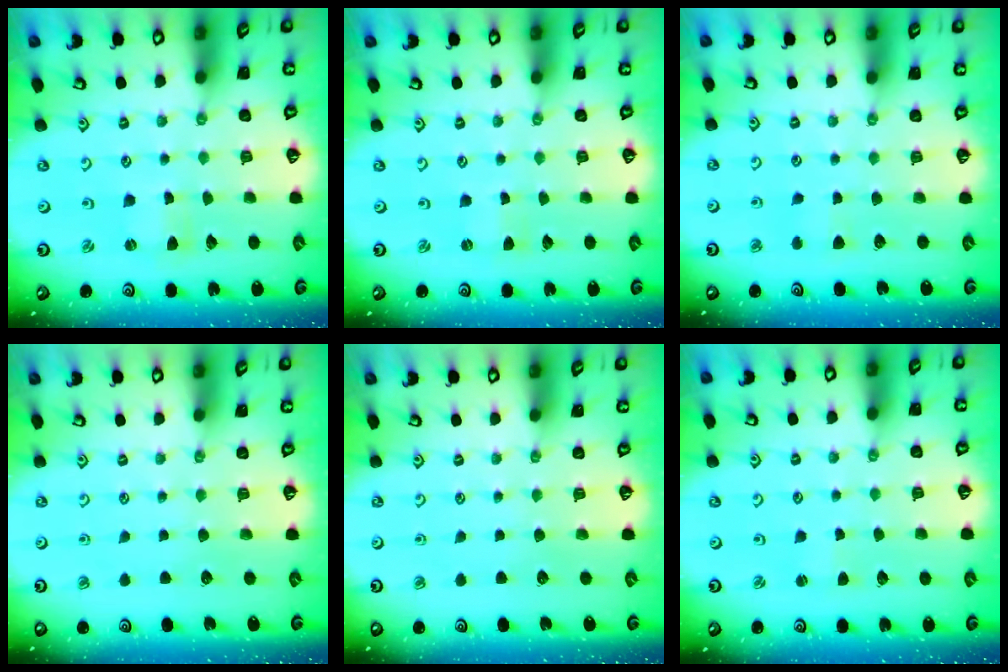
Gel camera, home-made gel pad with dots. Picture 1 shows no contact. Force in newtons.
{"total": 0.0}
{"total": 3.2, "press": 3.2, "slide": 0.6}
{"total": 0.0}
{"total": 0.0}
{"total": 1.1, "press": 1.1, "slide": 0.2}